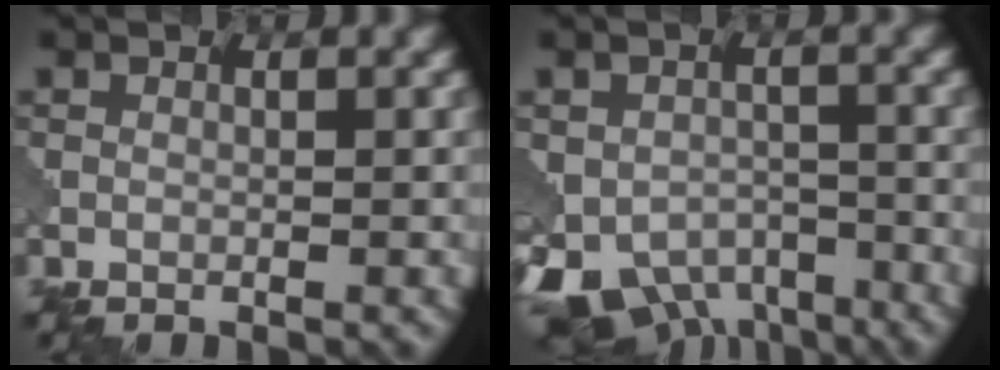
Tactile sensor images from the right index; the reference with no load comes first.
{"total": 9.2, "force": [-5.8, 5.3, 4.9], "torque": [-0.087, -0.019, -0.091]}